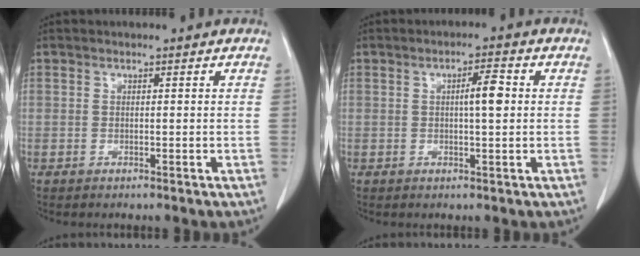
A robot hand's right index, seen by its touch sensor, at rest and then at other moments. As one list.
[{"total": 3.8, "force": [0.5, 0.5, 3.7], "torque": [-0.060, 0.004, 0.006]}]